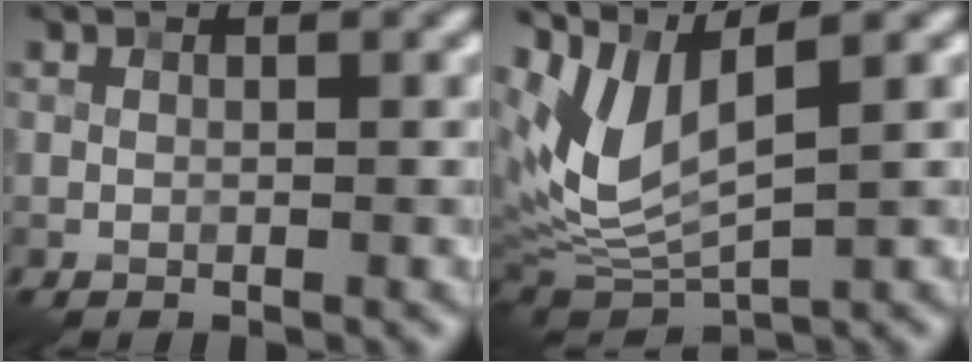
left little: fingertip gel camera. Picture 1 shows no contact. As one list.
[{"total": 7.0, "force": [2.8, 2.9, 5.7], "torque": [-0.131, -0.006, 0.057]}]